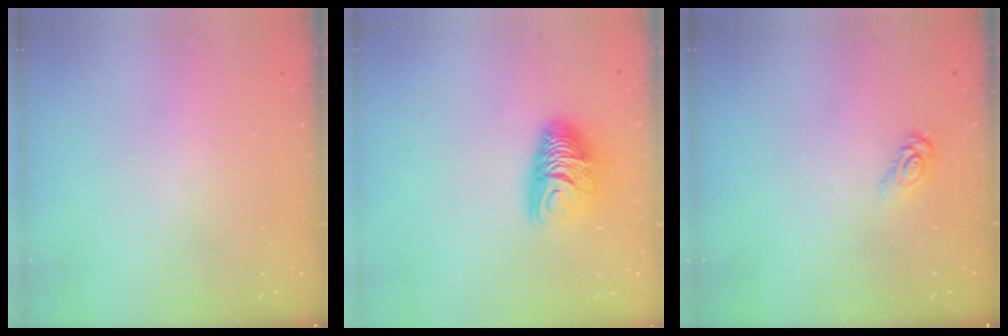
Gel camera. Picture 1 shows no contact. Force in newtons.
{"total": 10.0, "press": 9.9, "slide": 1.1}
{"total": 3.4, "press": 3.4, "slide": 0.1}